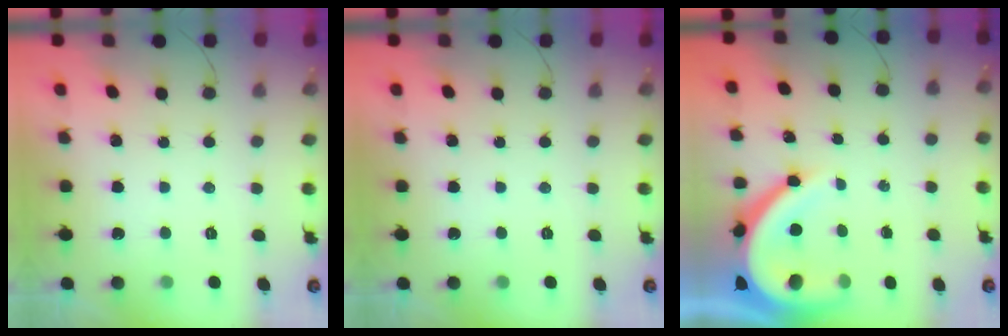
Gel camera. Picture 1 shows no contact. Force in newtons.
{"total": 0.0}
{"total": 13.6, "press": 13.5, "slide": 1.7}